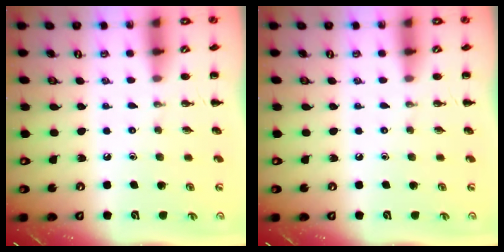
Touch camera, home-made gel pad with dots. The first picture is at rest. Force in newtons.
{"total": 0.0}